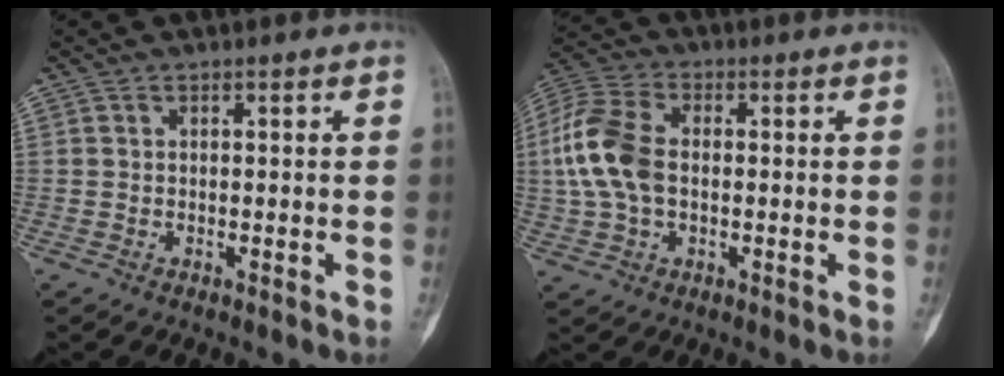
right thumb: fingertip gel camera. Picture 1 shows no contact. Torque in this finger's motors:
{"motor_torque": [1.05, 1.69, 1.10, 0.06, 0.19]}